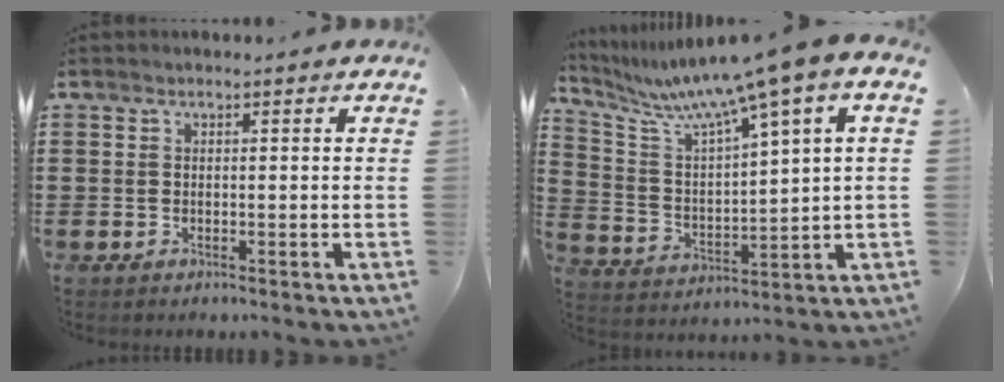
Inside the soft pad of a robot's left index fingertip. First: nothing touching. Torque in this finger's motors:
{"motor_torque": [1.11, -1.03, 0.85, 0.21]}